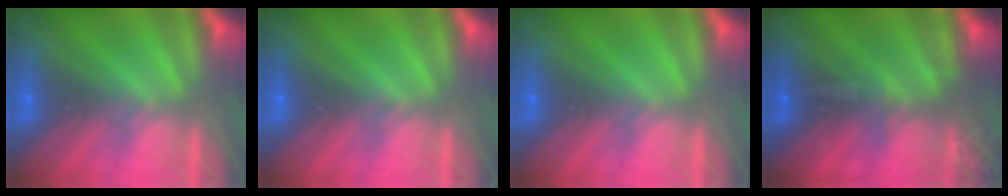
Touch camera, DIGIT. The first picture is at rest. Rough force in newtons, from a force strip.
{"total": 0.0}
{"total": 0.0}
{"total": 3.0}